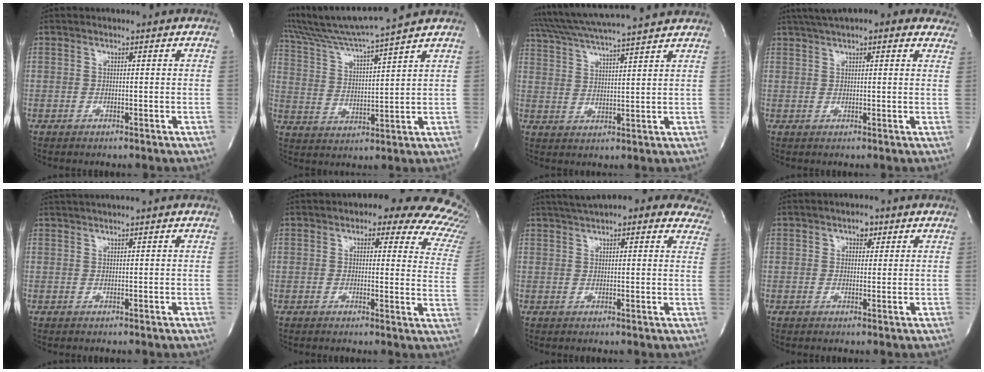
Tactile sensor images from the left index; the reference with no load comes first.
{"total": 12.7, "force": [11.3, -1.8, 5.6], "torque": [-0.111, 0.004, 0.195]}
{"total": 14.9, "force": [13.3, -0.3, 6.7], "torque": [-0.132, 0.026, 0.203]}
{"total": 13.5, "force": [10.7, 3.5, 7.4], "torque": [-0.105, 0.041, 0.136]}
{"total": 2.4, "force": [2.0, -0.8, 1.0], "torque": [-0.016, 0.017, 0.042]}
{"total": 15.9, "force": [12.6, 5.4, 8.1], "torque": [-0.063, -0.029, 0.108]}
{"total": 19.2, "force": [16.0, 4.8, 9.4], "torque": [-0.130, 0.031, 0.189]}
{"total": 2.2, "force": [1.0, 1.5, 1.2], "torque": [-0.014, 0.006, 0.014]}